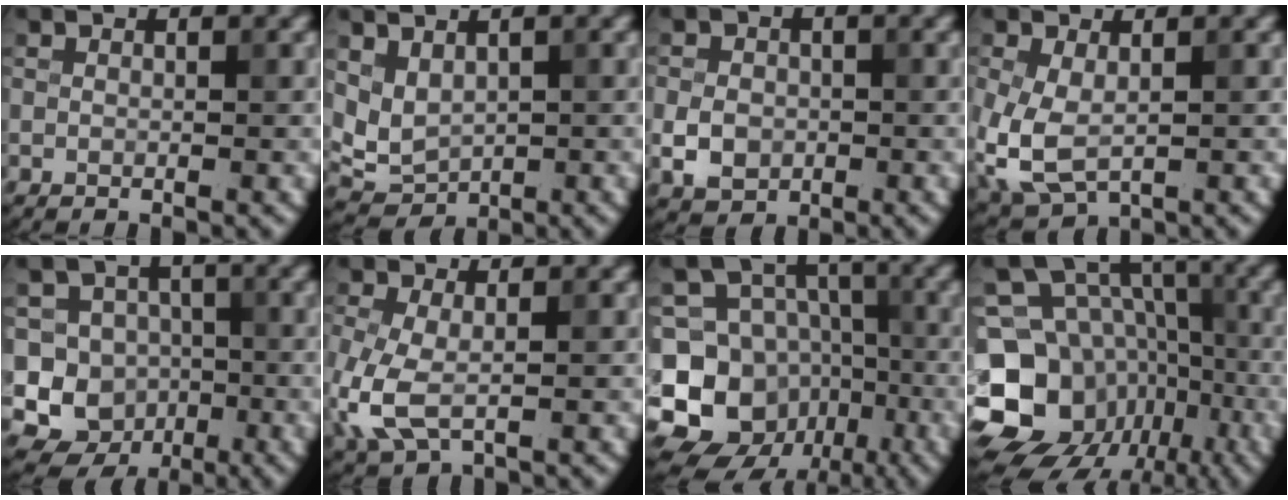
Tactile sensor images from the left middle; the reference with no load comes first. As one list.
[{"total": 2.8, "force": [0.9, 2.0, 1.7], "torque": [-0.033, -0.004, 0.025]}, {"total": 3.2, "force": [-0.7, 2.6, 1.7], "torque": [-0.030, -0.003, -0.016]}, {"total": 5.3, "force": [-0.8, 3.3, 4.1], "torque": [-0.112, -0.016, -0.007]}, {"total": 8.5, "force": [-2.3, 7.9, 2.0], "torque": [-0.021, 0.016, -0.062]}, {"total": 4.9, "force": [-1.0, 2.8, 3.8], "torque": [-0.111, -0.011, -0.021]}, {"total": 14.4, "force": [-6.5, 11.9, 4.9], "torque": [-0.102, -0.005, -0.111]}, {"total": 15.2, "force": [-6.2, 12.3, 6.3], "torque": [-0.142, 0.004, -0.100]}]